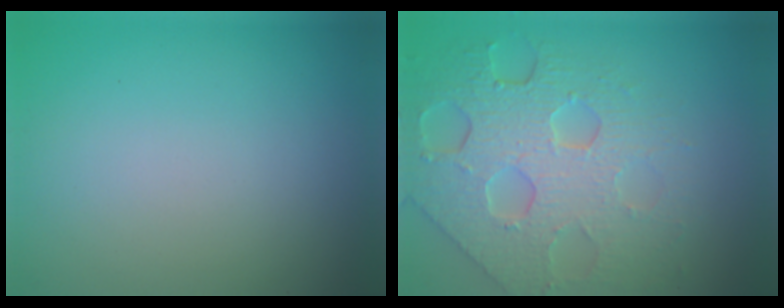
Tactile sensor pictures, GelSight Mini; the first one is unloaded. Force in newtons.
{"total": 8.0, "press": 5.5, "slide": 5.9}